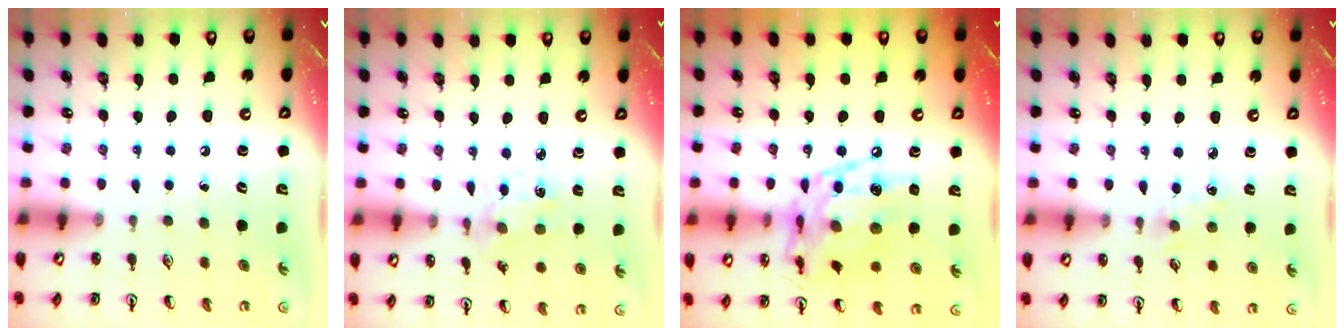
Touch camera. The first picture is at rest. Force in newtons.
{"total": 2.0, "press": 1.9, "slide": 0.4}
{"total": 15.5, "press": 15.5, "slide": 1.3}
{"total": 1.9, "press": 1.9, "slide": 0.3}